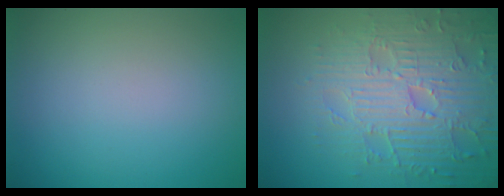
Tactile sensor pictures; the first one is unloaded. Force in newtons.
{"total": 7.4, "press": 5.8, "slide": 4.5}